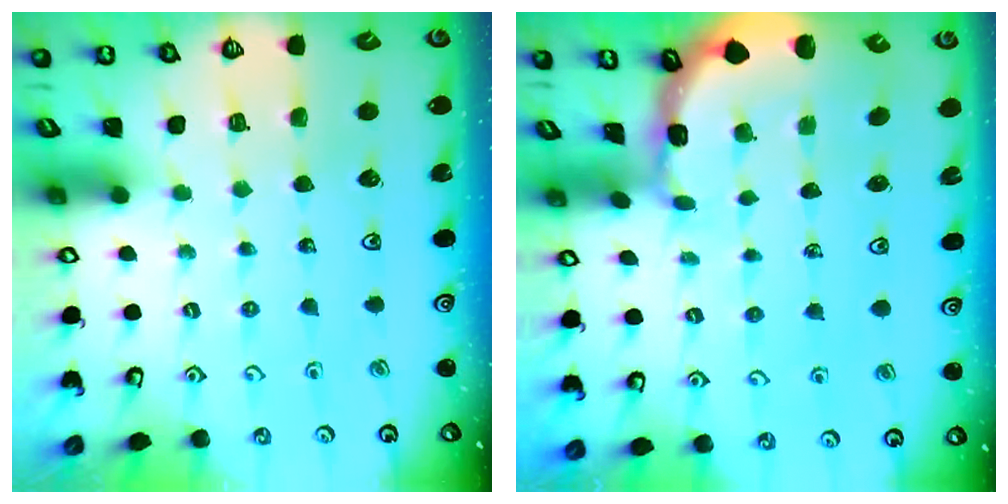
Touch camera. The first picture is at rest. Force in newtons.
{"total": 1.0, "press": 1.0, "slide": 0.2}